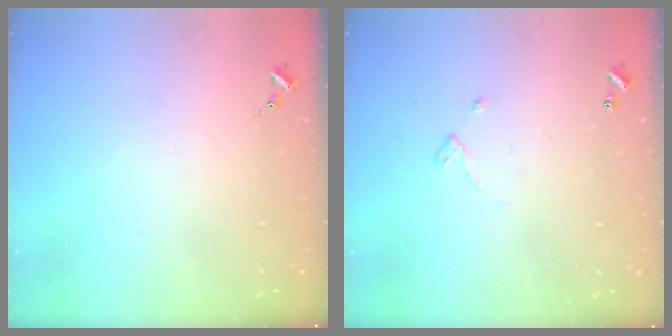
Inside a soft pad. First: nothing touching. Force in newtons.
{"total": 3.4, "press": 3.4, "slide": 0.5}